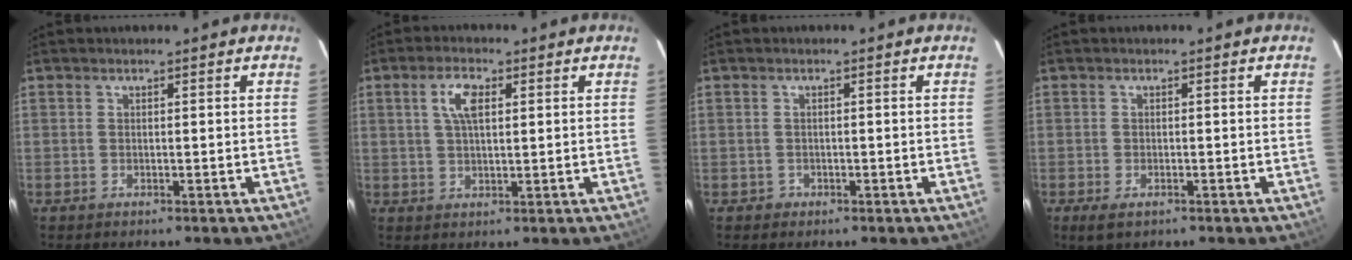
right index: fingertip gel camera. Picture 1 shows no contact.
{"total": 4.9, "force": [1.6, 2.0, 4.1], "torque": [-0.079, 0.010, 0.031]}
{"total": 1.5, "force": [-0.6, 1.4, 0.0], "torque": [-0.001, 0.005, -0.004]}
{"total": 2.9, "force": [-1.7, 1.4, 1.9], "torque": [-0.040, -0.010, -0.028]}